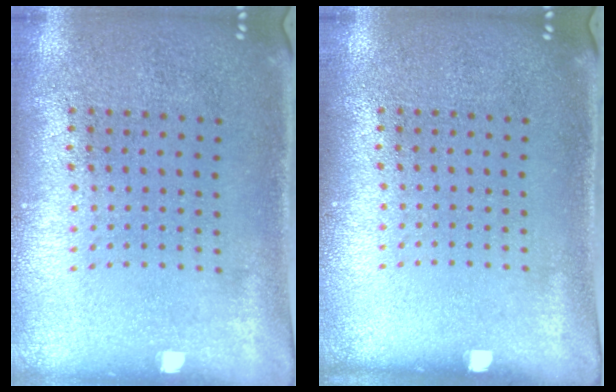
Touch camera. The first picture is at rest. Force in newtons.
{"total": 0.0}